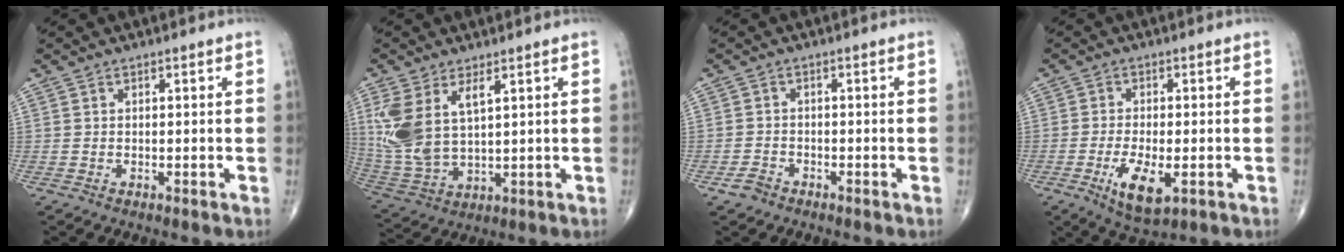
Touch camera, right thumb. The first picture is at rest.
{"total": 11.9, "force": [4.1, 5.9, 9.5], "torque": [-0.205, -0.013, 0.098]}
{"total": 2.3, "force": [-1.6, 1.5, 0.6], "torque": [-0.014, 0.008, -0.029]}
{"total": 7.8, "force": [-2.7, 3.1, 6.6], "torque": [-0.121, -0.010, -0.040]}